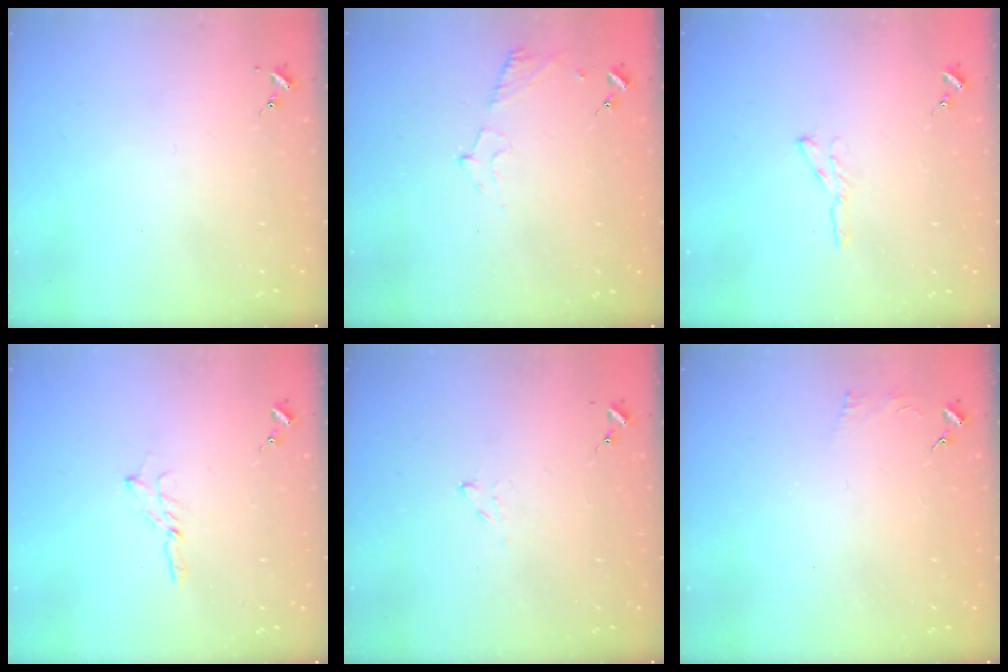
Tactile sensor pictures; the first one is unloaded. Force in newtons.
{"total": 5.4, "press": 5.4, "slide": 0.6}
{"total": 4.5, "press": 4.4, "slide": 0.6}
{"total": 1.8, "press": 1.8, "slide": 0.2}
{"total": 4.7, "press": 4.6, "slide": 0.7}
{"total": 2.4, "press": 2.4, "slide": 0.3}